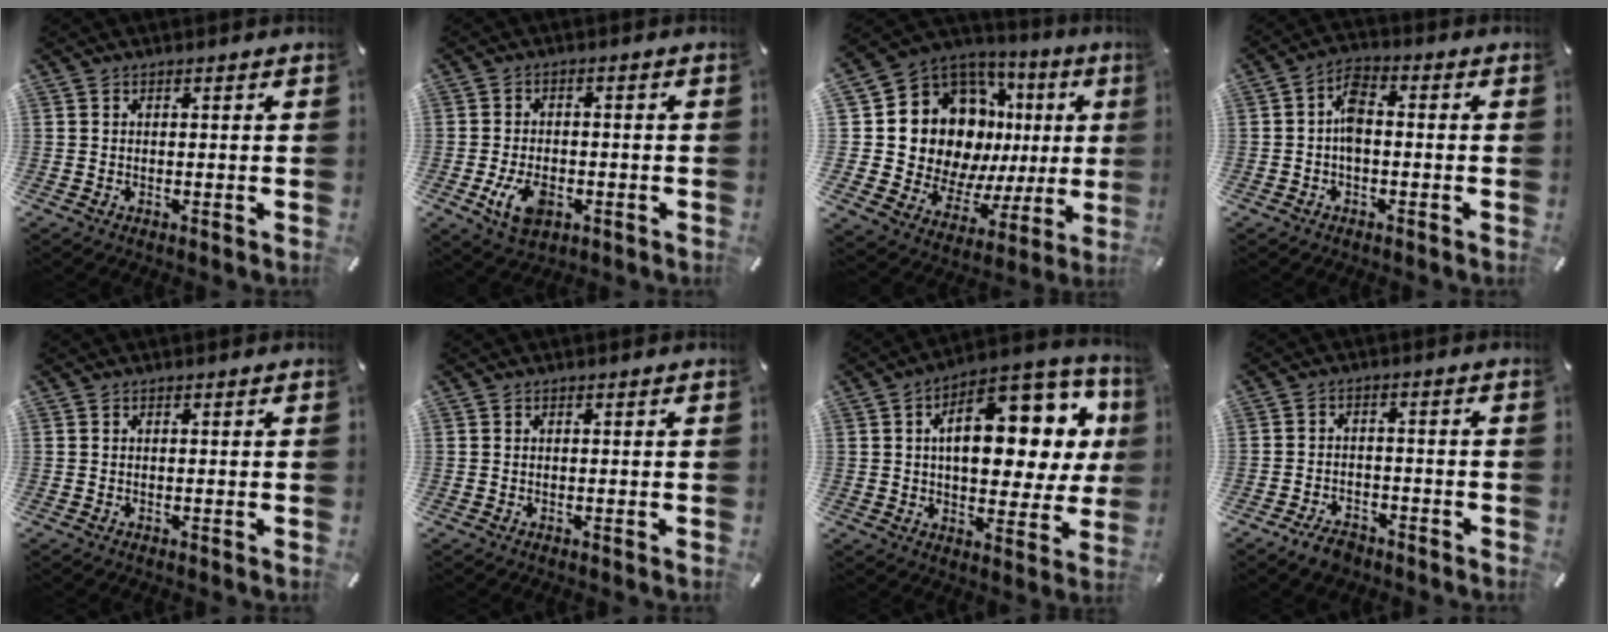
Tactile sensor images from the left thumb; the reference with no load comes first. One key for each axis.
{"total": 7.4, "fx": -2.5, "fy": 4.8, "fz": 5.1, "tx": -0.104, "ty": 0.006, "tz": -0.048}
{"total": 21.3, "fx": 6.2, "fy": 15.6, "fz": 13.2, "tx": -0.229, "ty": -0.057, "tz": 0.140}
{"total": 6.1, "fx": -0.9, "fy": 3.5, "fz": 4.9, "tx": -0.091, "ty": 0.017, "tz": -0.014}
{"total": 0.0}
{"total": 0.0}
{"total": 20.9, "fx": 6.4, "fy": 11.2, "fz": 16.5, "tx": -0.224, "ty": -0.038, "tz": 0.101}
{"total": 4.6, "fx": -3.6, "fy": 2.3, "fz": 1.7, "tx": -0.022, "ty": 0.025, "tz": -0.065}